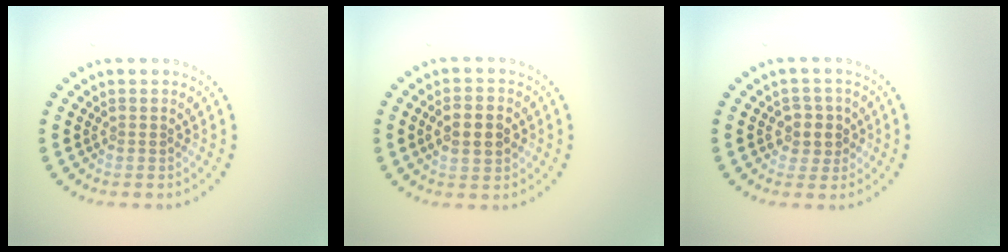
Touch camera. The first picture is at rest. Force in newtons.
{"total": 4.3, "press": 4.3, "slide": 0.1}
{"total": 2.3, "press": 2.1, "slide": 1.0}